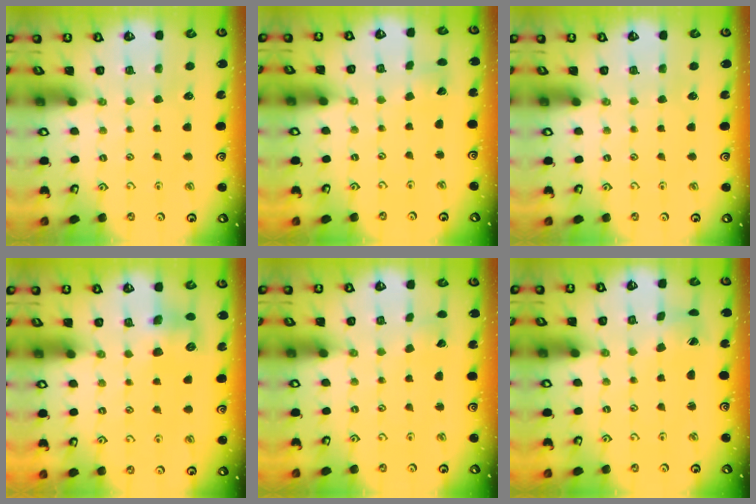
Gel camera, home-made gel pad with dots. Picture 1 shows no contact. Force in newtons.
{"total": 4.3, "press": 4.2, "slide": 0.3}
{"total": 0.0}
{"total": 8.5, "press": 8.5, "slide": 0.8}
{"total": 1.4, "press": 1.4, "slide": 0.1}
{"total": 2.2, "press": 2.2, "slide": 0.3}